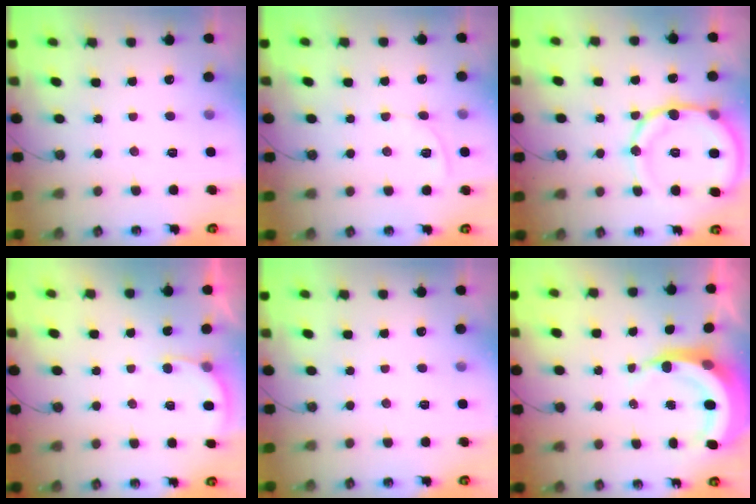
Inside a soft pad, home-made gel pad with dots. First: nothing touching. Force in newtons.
{"total": 4.5, "press": 4.5, "slide": 0.6}
{"total": 15.5, "press": 15.3, "slide": 2.9}
{"total": 3.5, "press": 3.4, "slide": 0.3}
{"total": 0.0}
{"total": 7.5, "press": 7.4, "slide": 1.0}